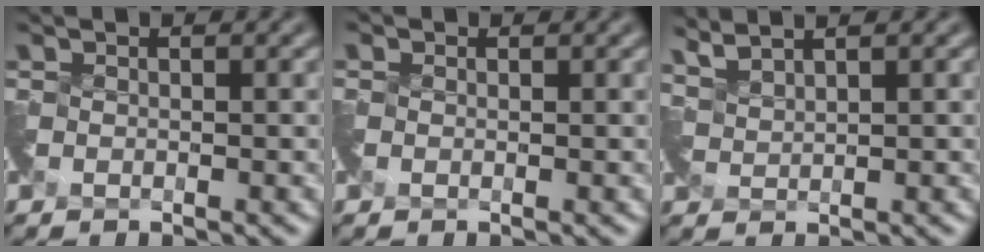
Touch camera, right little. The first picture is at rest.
{"total": 0.8, "force": [-0.3, -0.1, -0.8], "torque": [0.011, -0.002, 0.000]}
{"total": 2.9, "force": [2.9, -0.3, 0.0], "torque": [-0.014, 0.008, 0.065]}